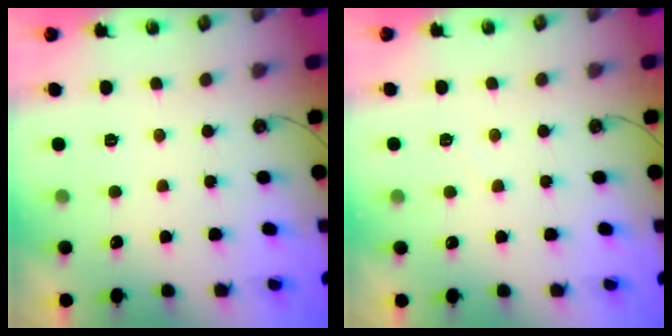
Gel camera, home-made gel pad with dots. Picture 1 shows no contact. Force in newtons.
{"total": 3.5, "press": 3.5, "slide": 0.5}